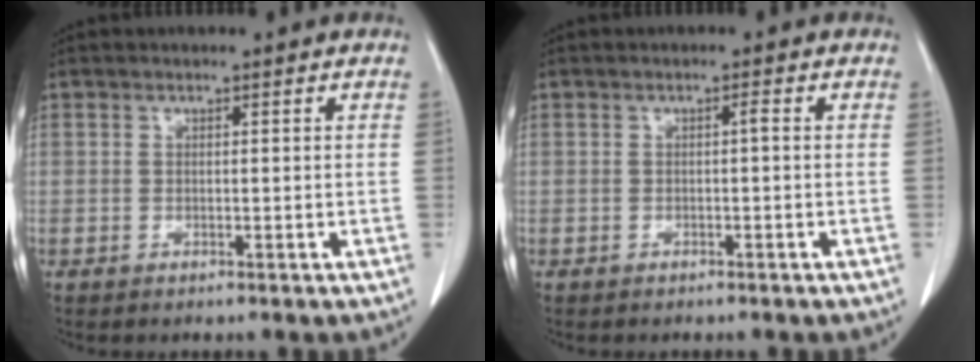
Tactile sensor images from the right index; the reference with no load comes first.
{"total": 0.6, "force": [0.0, 0.0, 0.6], "torque": [-0.006, 0.004, 0.000]}